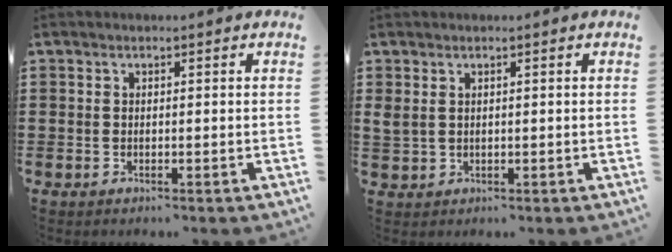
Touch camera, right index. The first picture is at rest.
{"total": 1.3, "force": [0.8, 0.7, 0.7], "torque": [-0.018, 0.003, 0.015]}